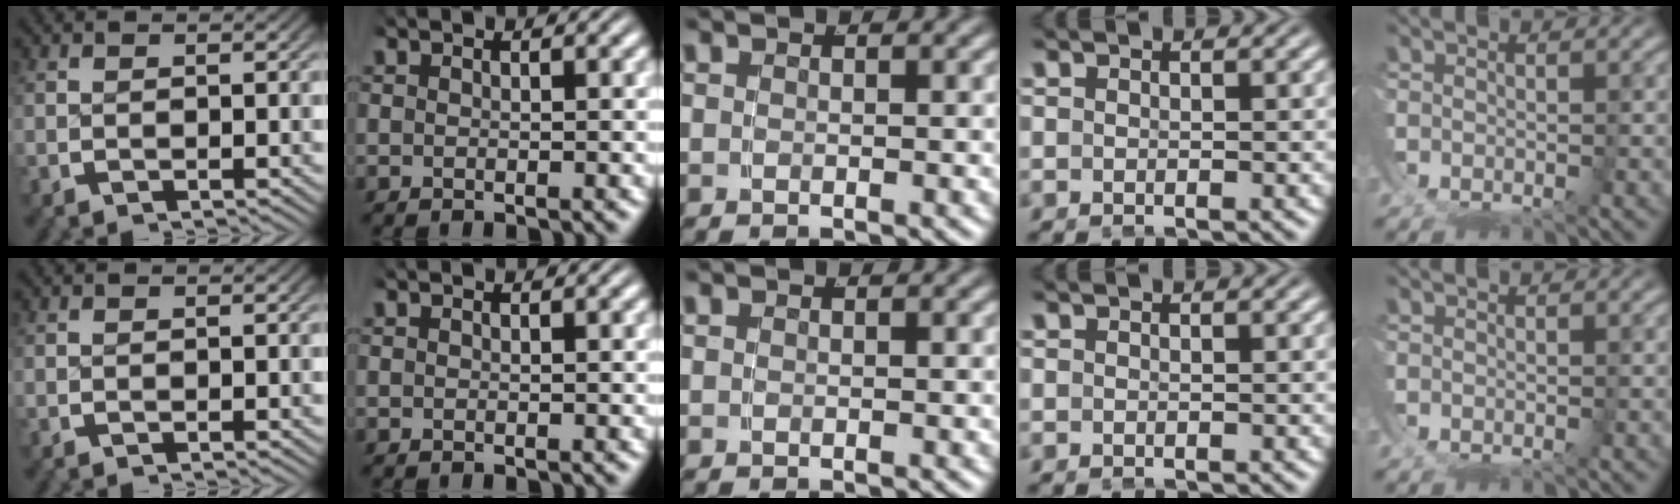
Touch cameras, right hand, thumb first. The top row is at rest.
{}